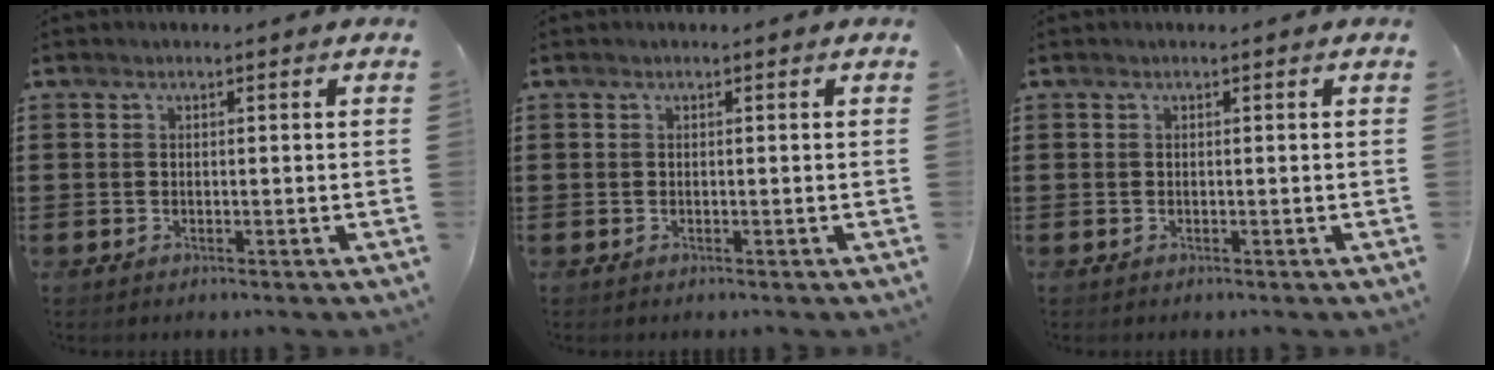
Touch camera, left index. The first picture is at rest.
{"total": 0.0}
{"total": 0.0}